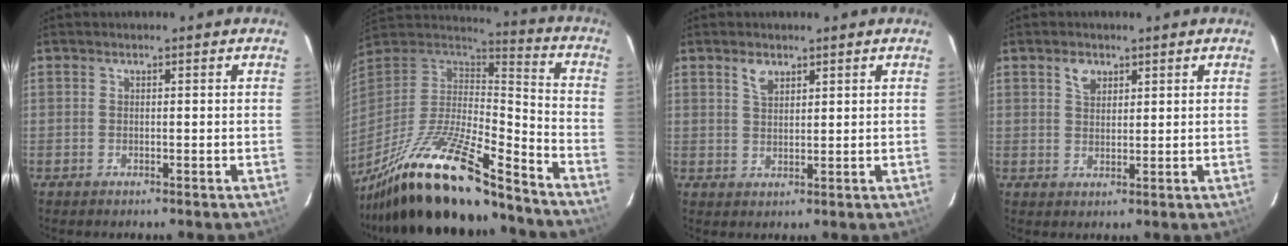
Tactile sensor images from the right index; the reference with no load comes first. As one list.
[{"total": 25.1, "force": [-18.5, 5.4, 16.0], "torque": [-0.304, -0.040, -0.319]}, {"total": 2.9, "force": [1.9, 1.6, 1.5], "torque": [-0.027, 0.004, 0.037]}, {"total": 3.1, "force": [1.8, 2.0, 1.5], "torque": [-0.021, 0.009, 0.034]}]